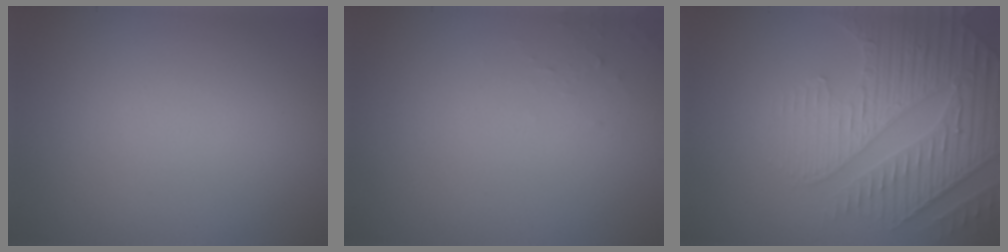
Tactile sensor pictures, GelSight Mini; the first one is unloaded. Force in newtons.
{"total": 0.6, "press": 0.6, "slide": 0.1}
{"total": 6.1, "press": 4.9, "slide": 3.5}